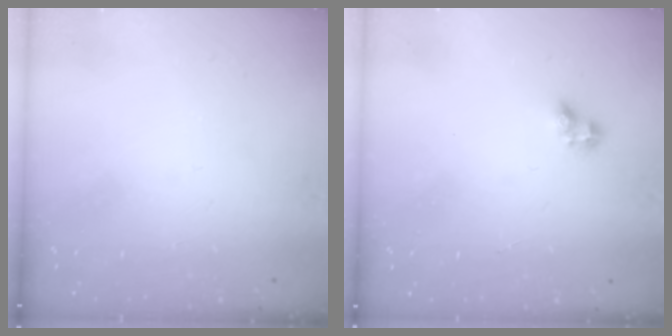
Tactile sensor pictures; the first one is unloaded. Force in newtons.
{"total": 2.7, "press": 2.5, "slide": 1.1}